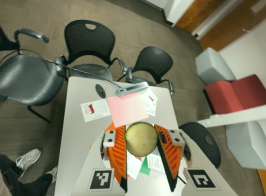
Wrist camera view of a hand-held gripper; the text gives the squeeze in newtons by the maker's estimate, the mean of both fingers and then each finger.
{"total": 13.3, "left": 13.6, "right": 13.1}